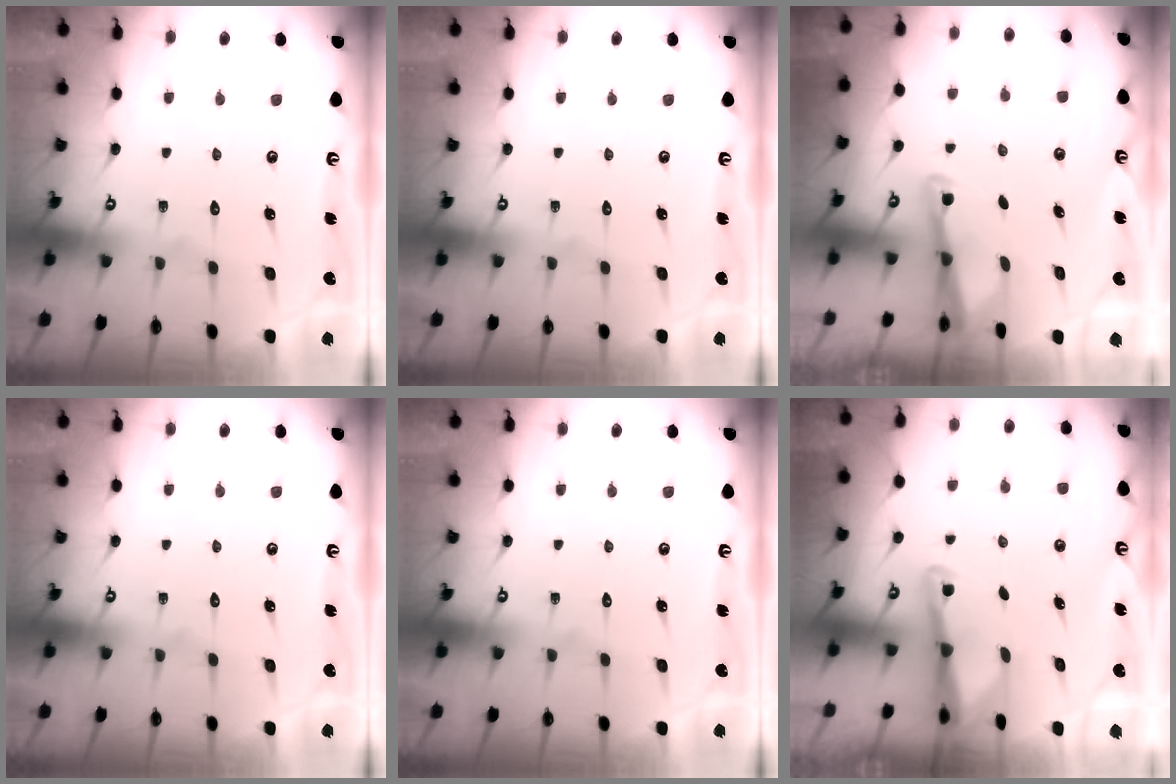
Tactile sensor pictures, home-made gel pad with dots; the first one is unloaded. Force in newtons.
{"total": 0.0}
{"total": 3.1, "press": 3.1, "slide": 0.2}
{"total": 0.0}
{"total": 0.0}
{"total": 2.9, "press": 2.8, "slide": 0.3}